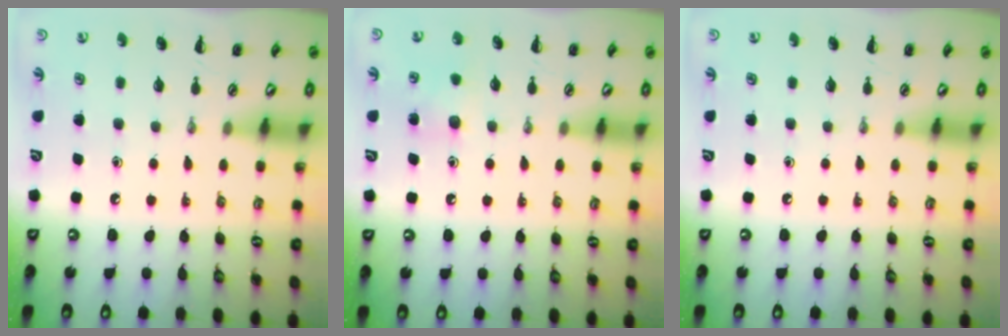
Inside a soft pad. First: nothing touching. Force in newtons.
{"total": 7.4, "press": 7.2, "slide": 1.9}
{"total": 0.0}